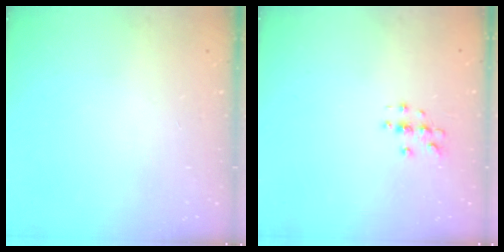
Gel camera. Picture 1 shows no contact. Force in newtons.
{"total": 2.9, "press": 2.9, "slide": 0.3}